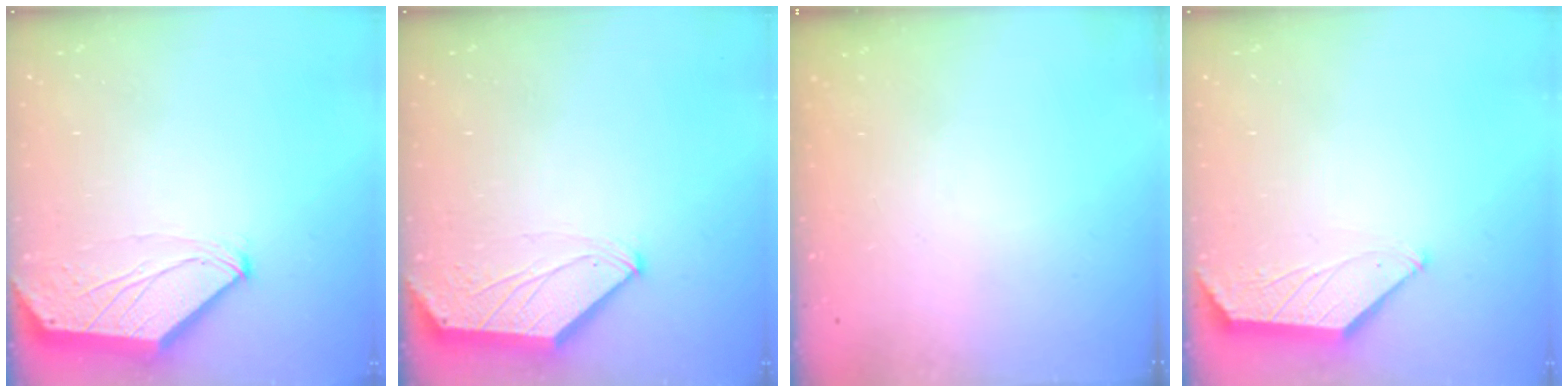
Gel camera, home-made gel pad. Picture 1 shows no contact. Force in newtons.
{"total": 0.7, "press": 0.6, "slide": 0.4}
{"total": 0.0}
{"total": 1.4, "press": 1.4, "slide": 0.3}